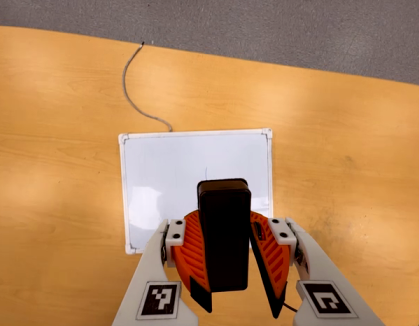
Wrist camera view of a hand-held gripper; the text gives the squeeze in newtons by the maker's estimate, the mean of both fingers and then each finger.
{"total": 8.8, "left": 9.4, "right": 8.2}